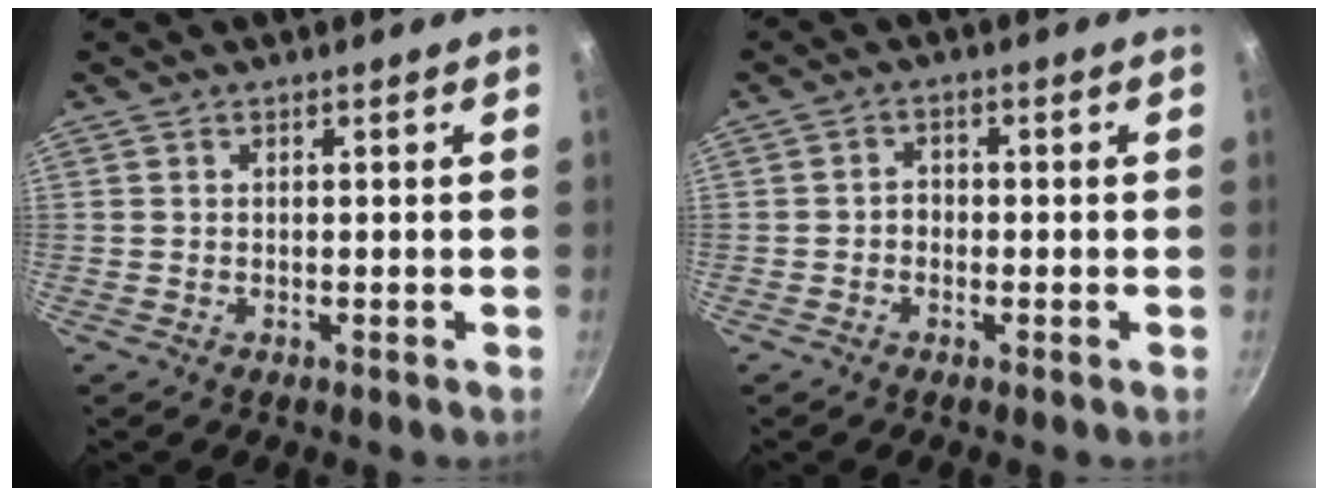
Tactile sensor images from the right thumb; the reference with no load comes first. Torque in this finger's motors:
{"motor_torque": [-0.27, 0.29, -0.04, 0.18, 0.00]}